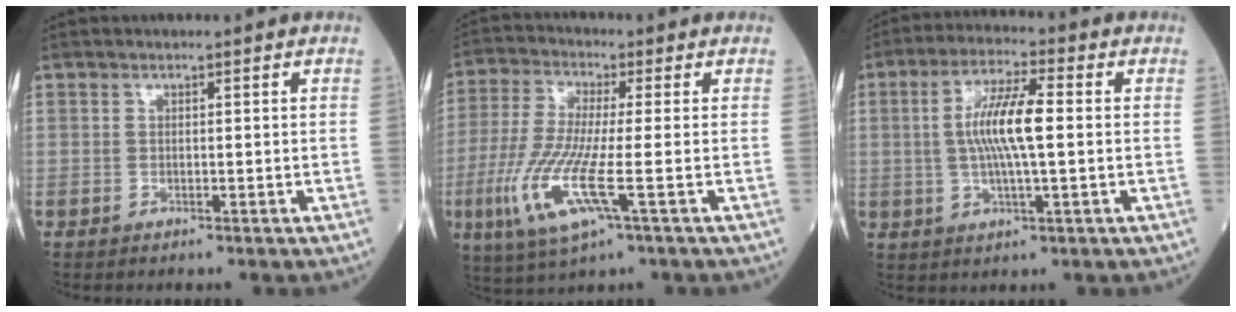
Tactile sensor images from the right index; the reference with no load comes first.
{"total": 11.6, "force": [-3.4, 1.2, 11.0], "torque": [-0.244, -0.024, -0.071]}
{"total": 9.1, "force": [0.5, 1.1, 9.0], "torque": [-0.176, 0.006, 0.006]}